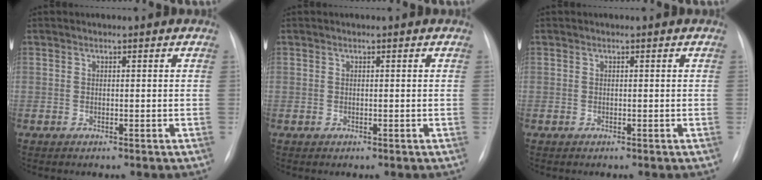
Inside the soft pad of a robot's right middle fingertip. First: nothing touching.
{"total": 0.0}
{"total": 0.0}